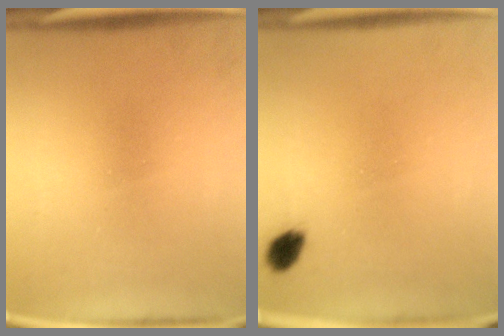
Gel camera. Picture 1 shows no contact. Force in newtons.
{"total": 2.6}